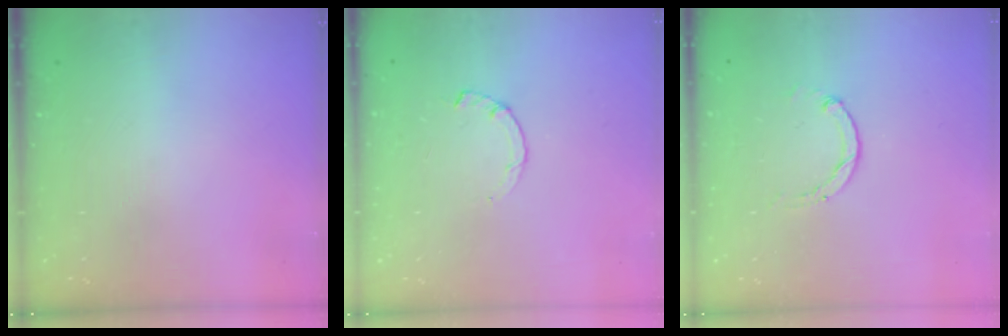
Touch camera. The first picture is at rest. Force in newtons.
{"total": 1.0, "press": 0.9, "slide": 0.2}
{"total": 1.2, "press": 1.2, "slide": 0.3}